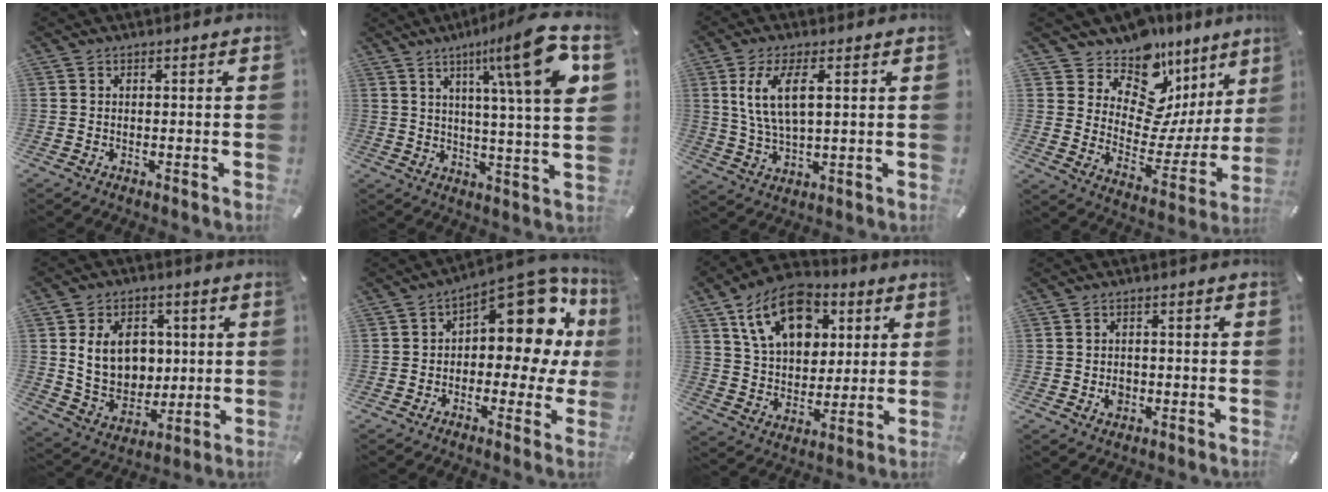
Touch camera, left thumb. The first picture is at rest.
{"total": 19.0, "force": [8.3, 2.7, 16.9], "torque": [-0.248, -0.042, 0.110]}
{"total": 9.6, "force": [3.4, 3.9, 8.1], "torque": [-0.175, -0.004, 0.054]}
{"total": 12.4, "force": [9.3, 7.4, 3.3], "torque": [-0.047, -0.122, 0.159]}
{"total": 12.8, "force": [2.7, 10.7, 6.5], "torque": [-0.123, 0.000, 0.058]}
{"total": 16.3, "force": [6.8, 8.2, 12.4], "torque": [-0.158, -0.059, 0.110]}
{"total": 16.8, "force": [7.6, 11.9, 9.2], "torque": [-0.148, -0.019, 0.142]}
{"total": 3.2, "force": [-0.8, 2.8, 1.5], "torque": [-0.018, 0.001, -0.015]}